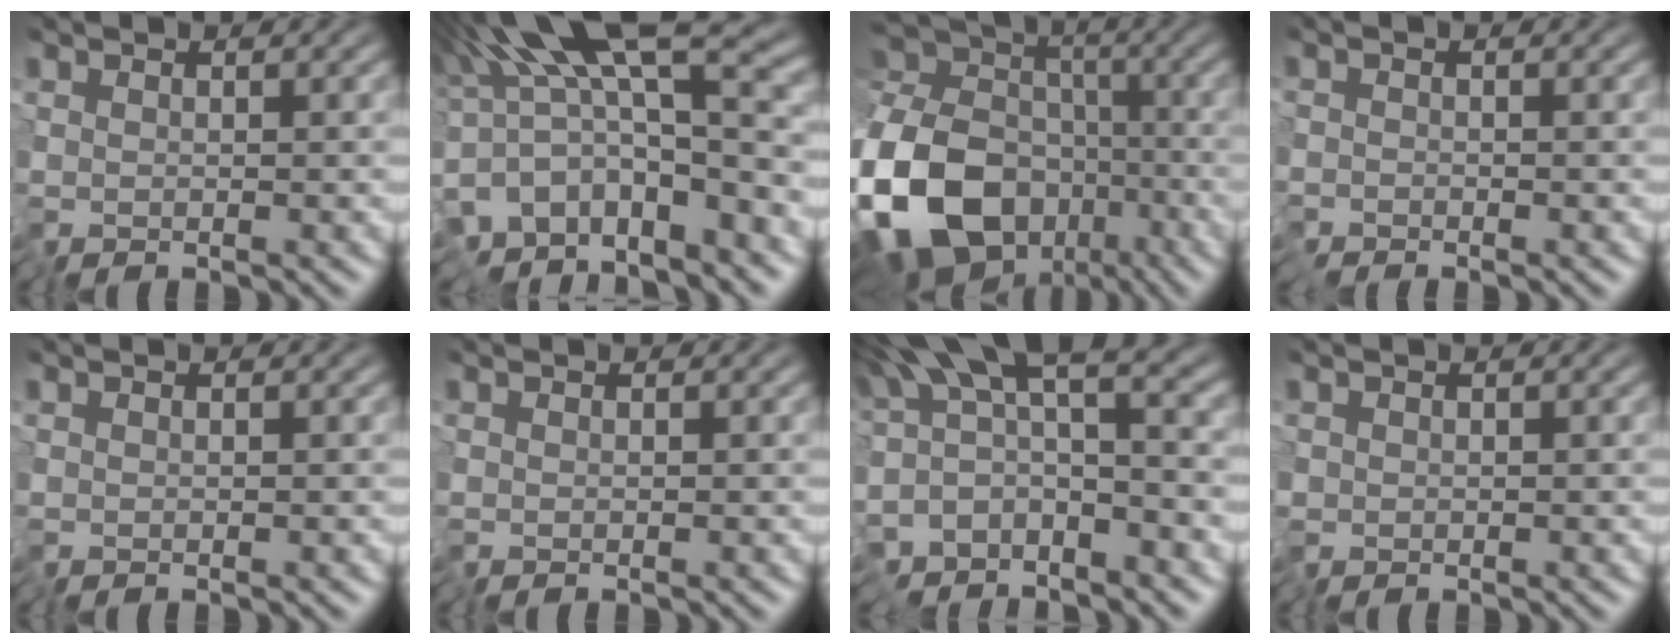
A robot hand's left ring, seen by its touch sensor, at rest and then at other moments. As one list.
[{"total": 12.5, "force": [-2.7, 3.8, 11.7], "torque": [-0.182, 0.019, -0.056]}, {"total": 16.2, "force": [-7.4, 10.6, 9.7], "torque": [-0.236, -0.016, -0.147]}, {"total": 0.7, "force": [-0.7, 0.0, 0.0], "torque": [0.002, -0.002, -0.017]}, {"total": 0.0}, {"total": 0.0}, {"total": 7.8, "force": [-2.1, 3.5, 6.6], "torque": [-0.110, -0.003, -0.049]}, {"total": 0.6, "force": [-0.2, 0.6, 0.1], "torque": [-0.004, 0.001, -0.006]}]